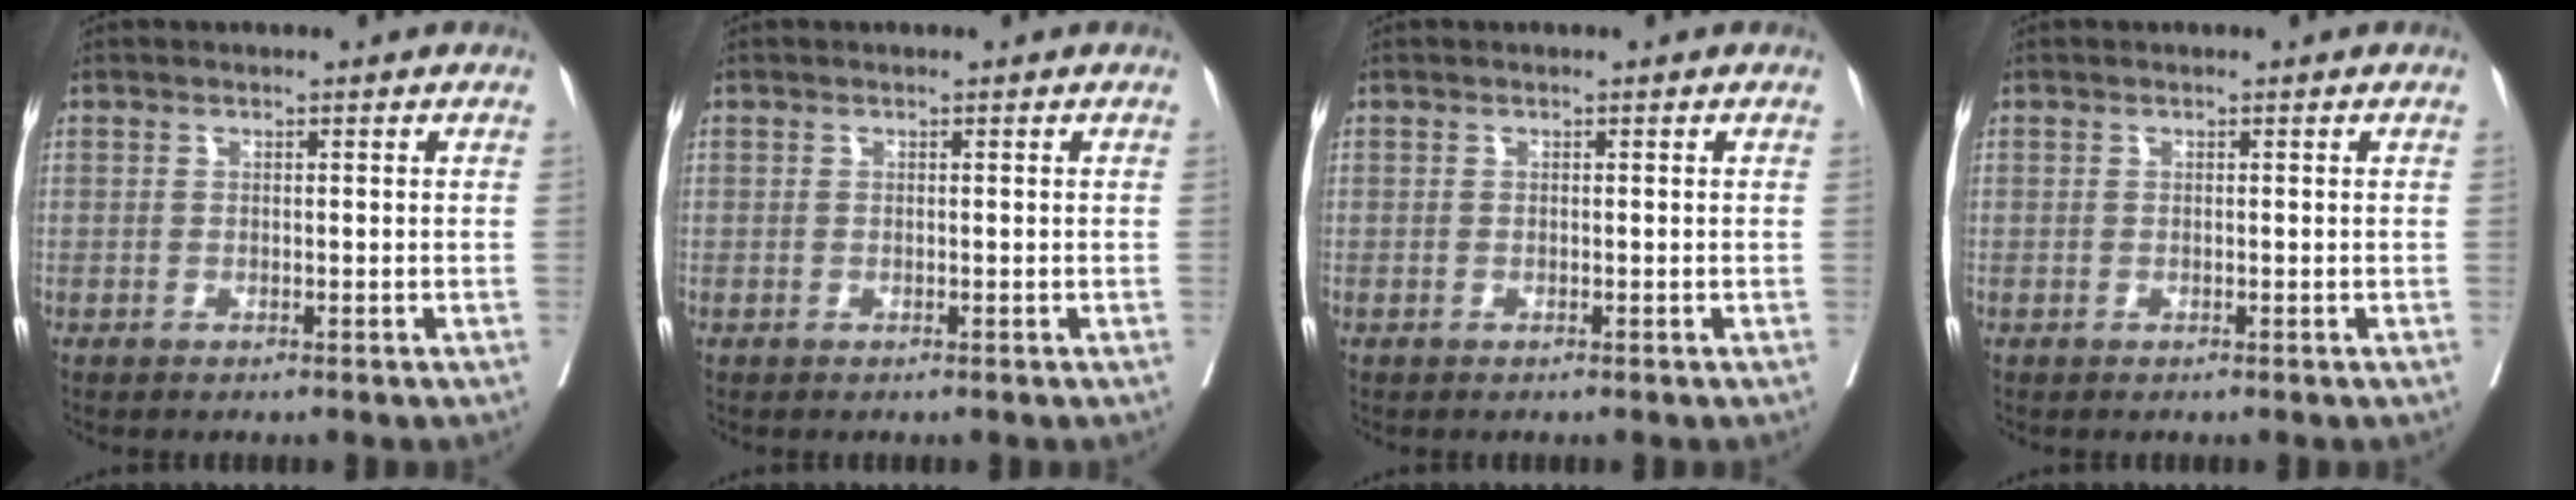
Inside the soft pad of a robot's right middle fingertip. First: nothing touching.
{"total": 0.0}
{"total": 0.0}
{"total": 0.0}